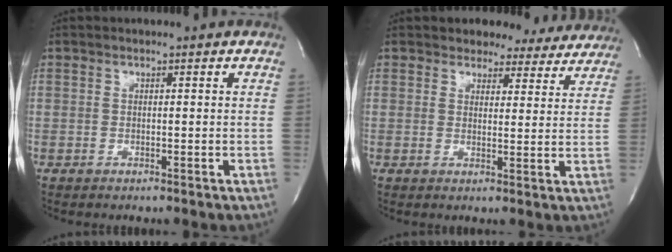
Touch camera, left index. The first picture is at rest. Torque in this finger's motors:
{"motor_torque": [0.06, -0.59, 0.19, -0.01]}